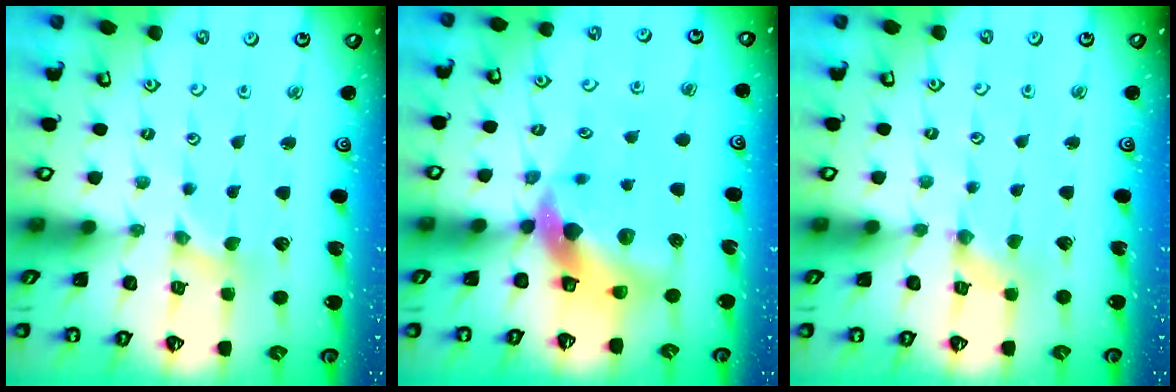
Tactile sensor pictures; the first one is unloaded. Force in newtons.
{"total": 12.8, "press": 12.6, "slide": 2.1}
{"total": 0.5, "press": 0.5, "slide": 0.2}